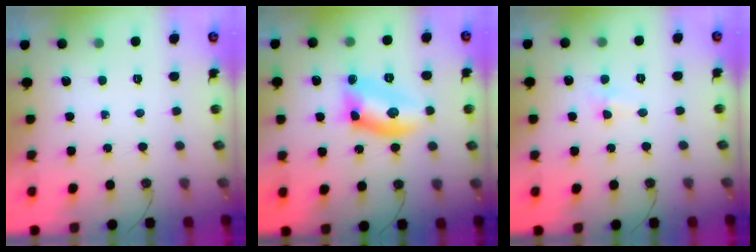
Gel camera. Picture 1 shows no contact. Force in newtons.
{"total": 10.6, "press": 10.6, "slide": 0.5}
{"total": 3.8, "press": 3.7, "slide": 0.6}